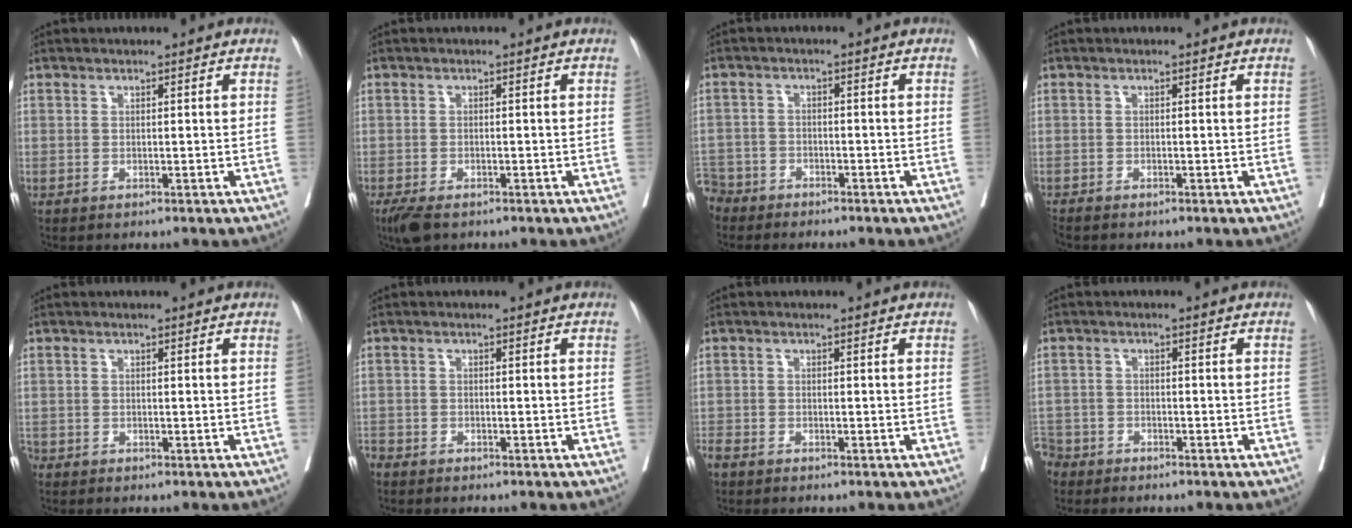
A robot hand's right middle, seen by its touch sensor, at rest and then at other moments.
{"total": 3.8, "force": [-2.7, 1.5, 2.2], "torque": [-0.043, -0.010, -0.044]}
{"total": 5.2, "force": [-4.6, 2.2, -0.4], "torque": [0.013, -0.003, -0.093]}
{"total": 1.0, "force": [-1.0, 0.0, 0.1], "torque": [-0.008, -0.005, -0.021]}
{"total": 1.4, "force": [-1.2, 0.7, 0.2], "torque": [-0.005, 0.000, -0.024]}
{"total": 3.7, "force": [-3.4, 1.1, 1.0], "torque": [-0.011, -0.004, -0.058]}
{"total": 2.9, "force": [-2.3, 1.0, 1.4], "torque": [-0.031, -0.007, -0.045]}
{"total": 4.9, "force": [-4.4, 2.2, 0.1], "torque": [0.003, -0.003, -0.088]}